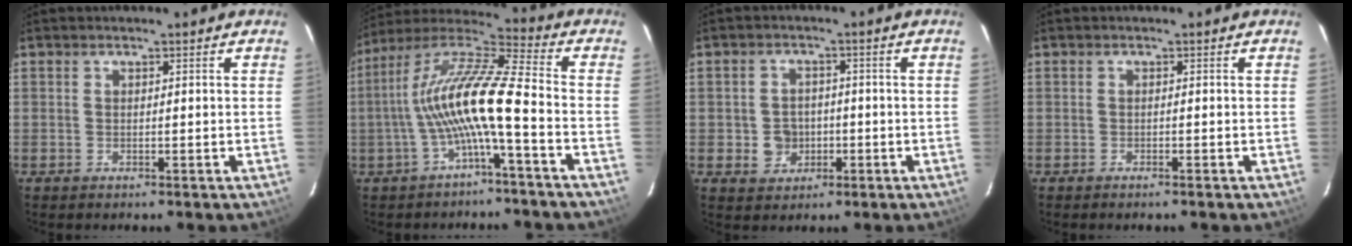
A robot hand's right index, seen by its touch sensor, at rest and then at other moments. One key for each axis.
{"total": 12.9, "fx": -3.4, "fy": 0.7, "fz": 12.4, "tx": -0.244, "ty": 0.016, "tz": -0.068}
{"total": 4.7, "fx": -1.0, "fy": 4.3, "fz": 1.4, "tx": -0.033, "ty": 0.013, "tz": -0.005}
{"total": 0.6, "fx": -0.5, "fy": 0.0, "fz": 0.2, "tx": -0.004, "ty": 0.001, "tz": -0.010}